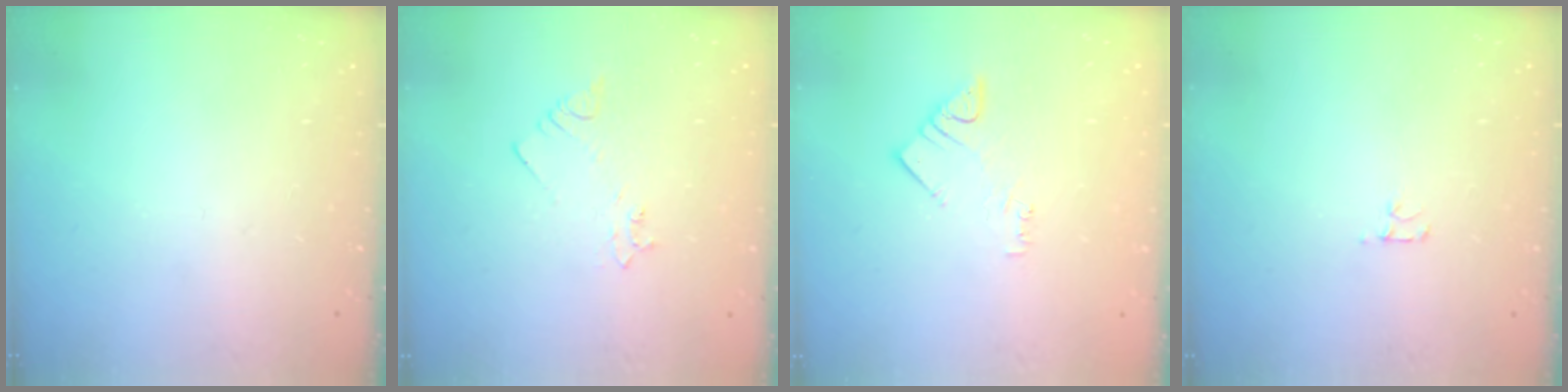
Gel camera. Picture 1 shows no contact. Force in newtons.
{"total": 2.5, "press": 2.5, "slide": 0.3}
{"total": 3.1, "press": 3.0, "slide": 0.5}
{"total": 2.7, "press": 2.7, "slide": 0.3}